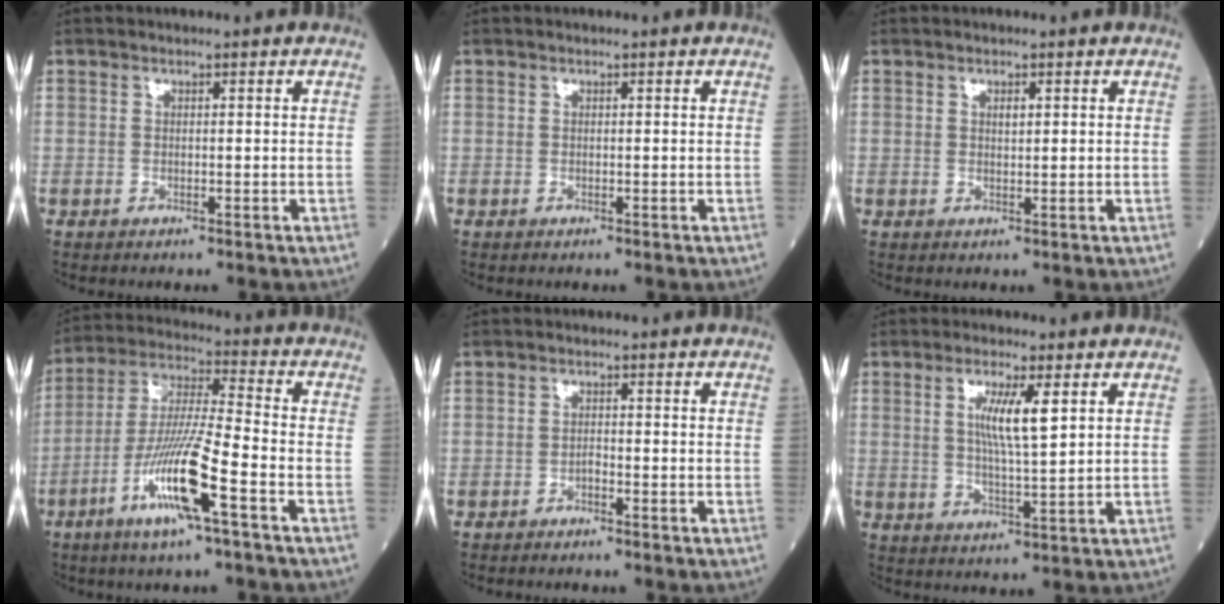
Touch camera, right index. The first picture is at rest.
{"total": 0.0}
{"total": 0.9, "force": [0.4, 0.4, 0.7], "torque": [-0.009, -0.001, 0.005]}
{"total": 12.8, "force": [-5.6, 0.1, 11.5], "torque": [-0.233, -0.010, -0.108]}
{"total": 1.2, "force": [-1.0, 0.0, 0.6], "torque": [-0.010, 0.003, -0.018]}
{"total": 6.3, "force": [2.1, 0.4, 5.9], "torque": [-0.111, -0.004, 0.040]}